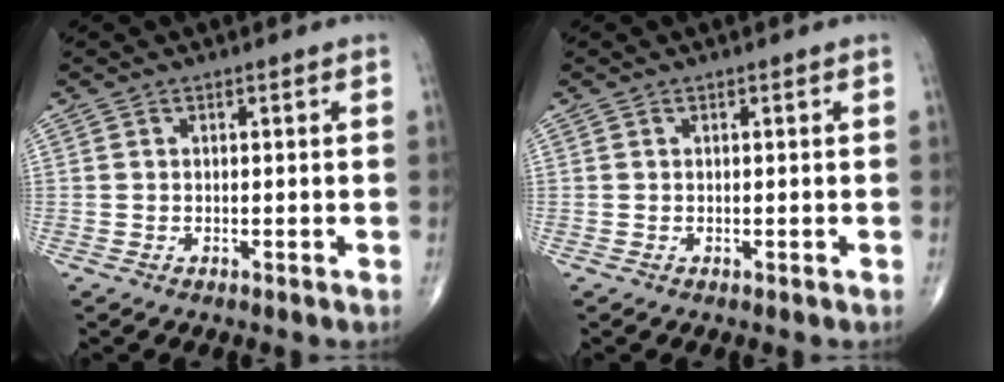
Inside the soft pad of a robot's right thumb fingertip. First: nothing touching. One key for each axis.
{"total": 0.0}